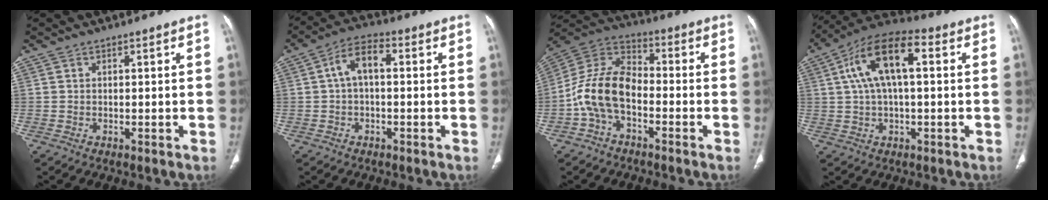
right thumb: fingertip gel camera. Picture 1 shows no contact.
{"total": 6.4, "force": [0.5, 3.3, 5.5], "torque": [-0.094, 0.026, 0.000]}
{"total": 12.4, "force": [-3.5, 7.4, 9.3], "torque": [-0.179, 0.048, -0.078]}
{"total": 13.5, "force": [2.9, 5.9, 11.9], "torque": [-0.220, 0.035, 0.043]}